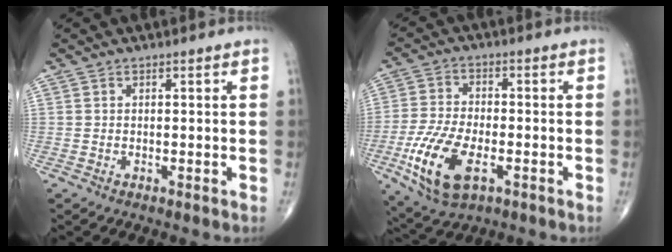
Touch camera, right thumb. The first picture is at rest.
{"total": 13.2, "force": [-4.6, 6.4, 10.6], "torque": [-0.218, 0.003, -0.082]}